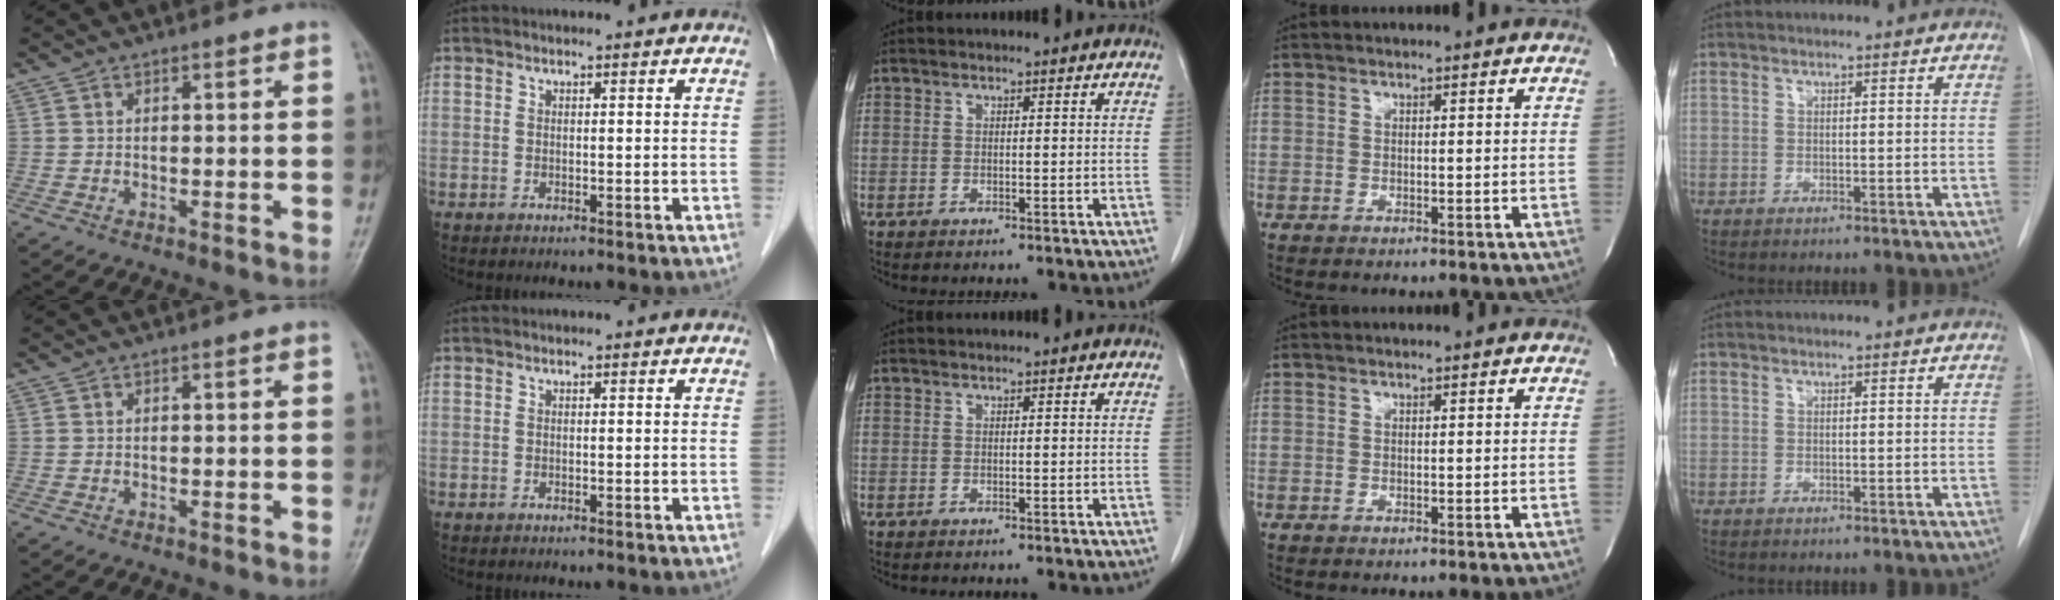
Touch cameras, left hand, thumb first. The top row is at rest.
{}